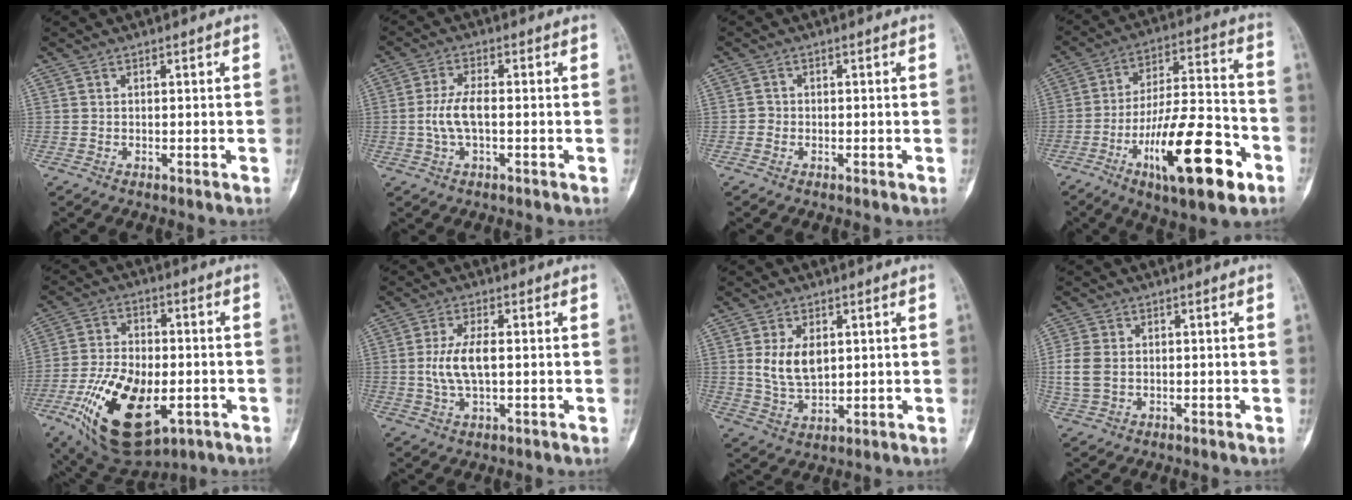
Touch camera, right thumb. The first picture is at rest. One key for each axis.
{"total": 5.5, "fx": -0.6, "fy": 2.2, "fz": 5.0, "tx": -0.113, "ty": 0.012, "tz": -0.014}
{"total": 1.1, "fx": -0.4, "fy": 1.0, "fz": 0.2, "tx": 0.010, "ty": 0.006, "tz": -0.010}
{"total": 21.6, "fx": -9.5, "fy": 6.7, "fz": 18.3, "tx": -0.306, "ty": 0.047, "tz": -0.150}
{"total": 20.8, "fx": -7.2, "fy": 11.0, "fz": 16.2, "tx": -0.285, "ty": 0.011, "tz": -0.104}
{"total": 6.8, "fx": 0.1, "fy": 2.7, "fz": 6.2, "tx": -0.132, "ty": 0.003, "tz": 0.000}
{"total": 8.0, "fx": 1.6, "fy": 4.9, "fz": 6.1, "tx": -0.100, "ty": -0.011, "tz": 0.040}
{"total": 5.5, "fx": 0.0, "fy": 4.0, "fz": 3.7, "tx": -0.085, "ty": 0.004, "tz": 0.003}